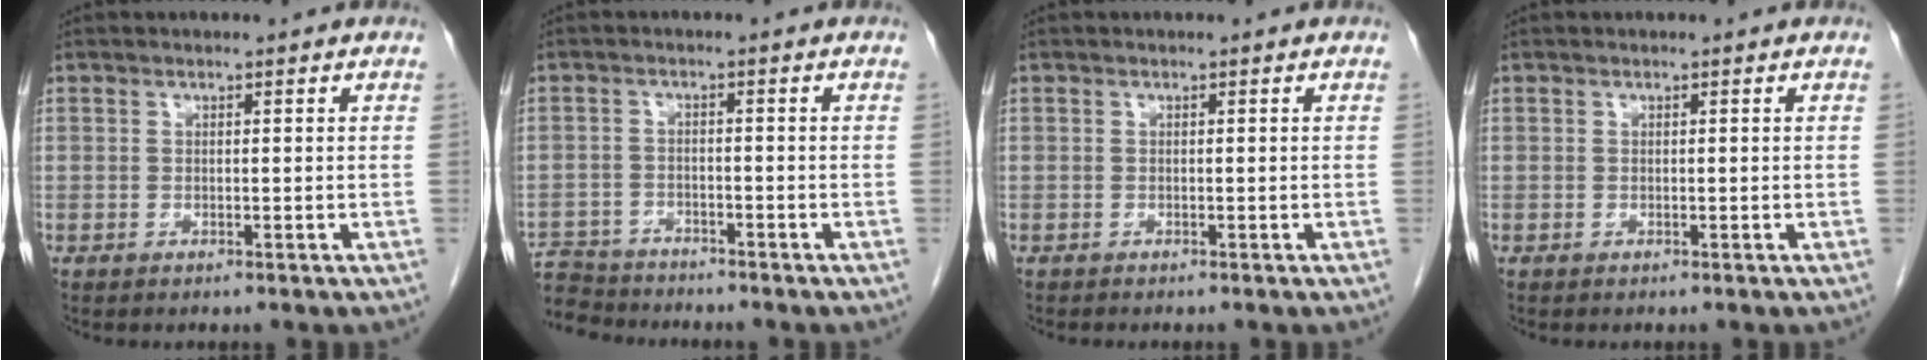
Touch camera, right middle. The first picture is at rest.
{"total": 8.3, "force": [-8.0, 2.2, 0.6], "torque": [-0.024, 0.003, -0.141]}
{"total": 0.0}
{"total": 0.0}